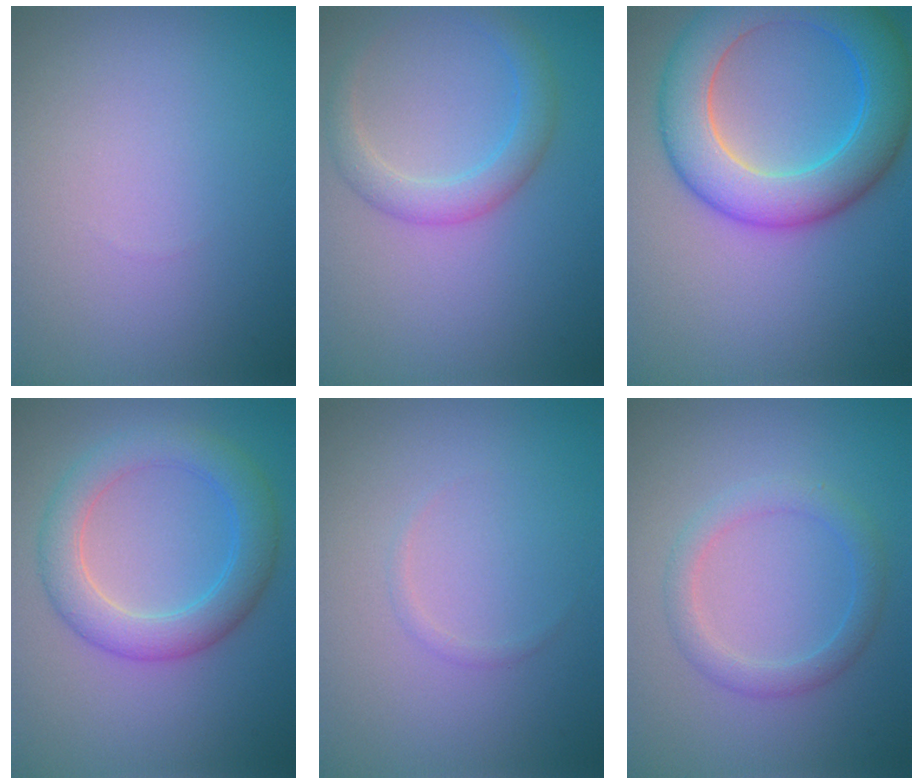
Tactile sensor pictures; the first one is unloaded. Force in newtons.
{"total": 3.0, "press": 3.0, "slide": 0.1}
{"total": 8.8, "press": 8.8, "slide": 0.4}
{"total": 5.0, "press": 5.0, "slide": 0.1}
{"total": 0.5, "press": 0.5, "slide": 0.0}
{"total": 2.4, "press": 2.4, "slide": 0.1}